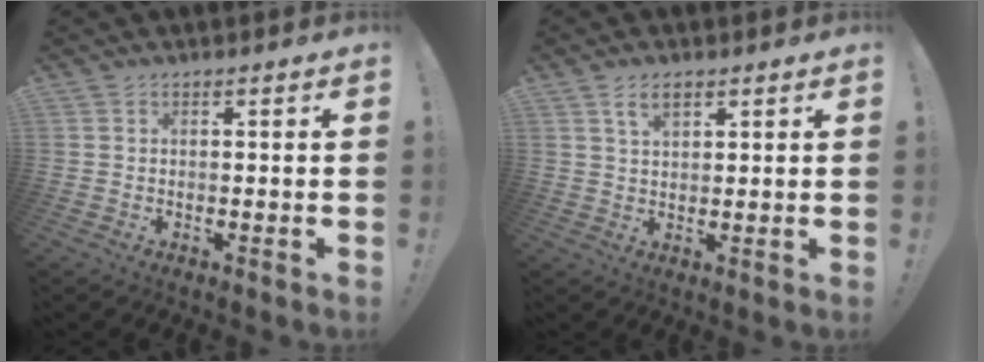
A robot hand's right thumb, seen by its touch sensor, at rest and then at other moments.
{"total": 4.5, "force": [2.4, 2.2, 3.0], "torque": [-0.043, -0.006, 0.041]}